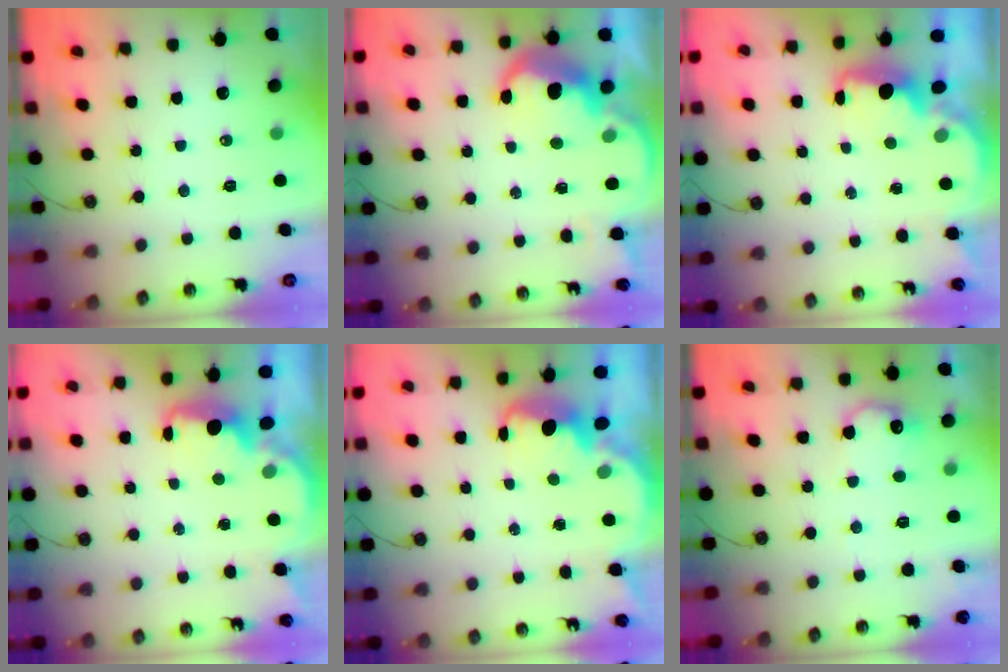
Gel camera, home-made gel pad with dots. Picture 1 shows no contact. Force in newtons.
{"total": 8.8, "press": 8.7, "slide": 0.6}
{"total": 2.5, "press": 2.4, "slide": 0.8}
{"total": 2.5, "press": 2.4, "slide": 0.8}
{"total": 2.8, "press": 2.8, "slide": 0.4}
{"total": 10.1, "press": 10.1, "slide": 0.4}